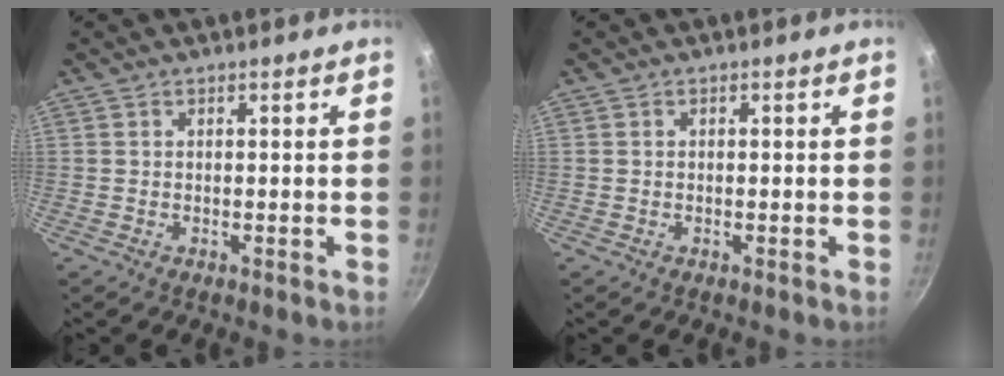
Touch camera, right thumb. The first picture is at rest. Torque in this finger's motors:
{"motor_torque": [0.09, -0.03, -0.31, 0.26, 0.08]}